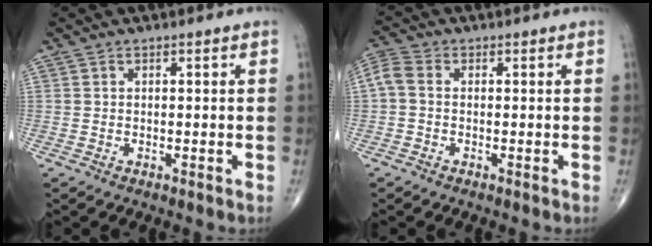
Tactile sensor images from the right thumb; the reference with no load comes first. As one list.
[{"total": 3.9, "force": [-0.1, 2.6, 2.9], "torque": [-0.072, 0.013, -0.013]}]